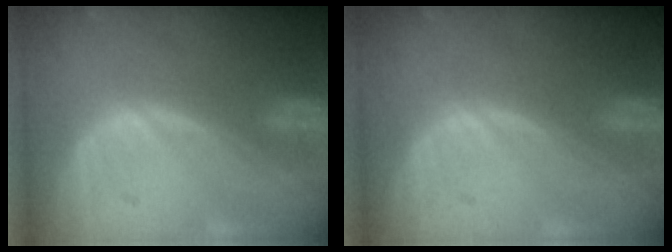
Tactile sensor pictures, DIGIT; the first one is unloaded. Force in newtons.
{"total": 0.0}